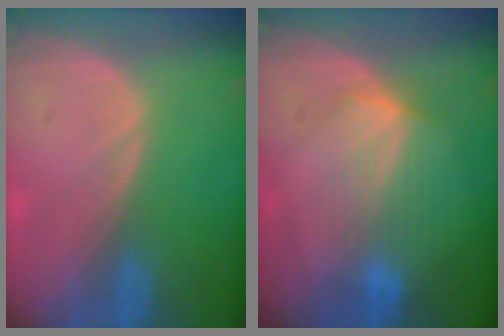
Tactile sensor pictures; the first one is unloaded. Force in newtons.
{"total": 7.1, "press": 6.4, "slide": 3.1}